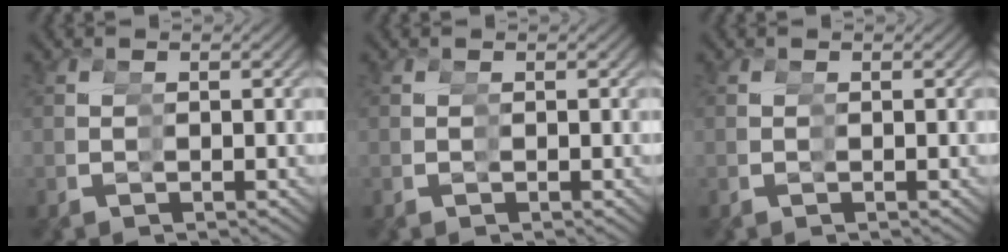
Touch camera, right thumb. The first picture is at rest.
{"total": 0.0}
{"total": 0.0}